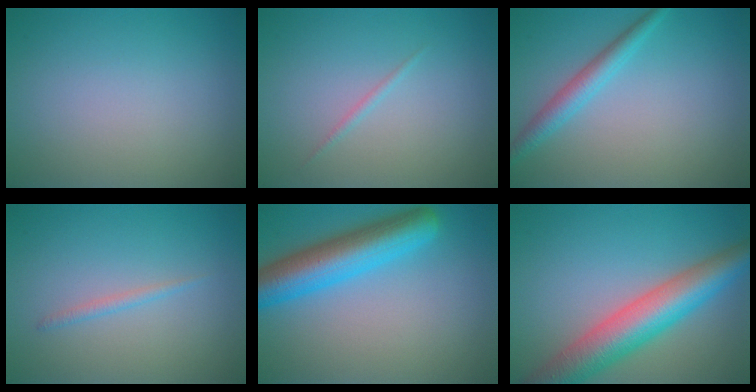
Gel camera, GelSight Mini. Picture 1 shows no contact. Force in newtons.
{"total": 0.6, "press": 0.6, "slide": 0.0}
{"total": 2.6, "press": 2.6, "slide": 0.1}
{"total": 0.9, "press": 0.9, "slide": 0.1}
{"total": 7.1, "press": 7.1, "slide": 0.3}
{"total": 7.9, "press": 7.9, "slide": 0.3}